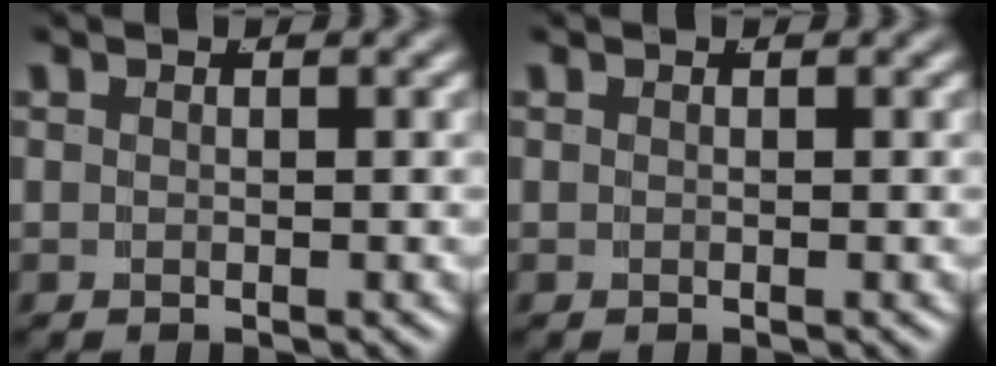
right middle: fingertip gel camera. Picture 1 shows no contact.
{"total": 0.0}